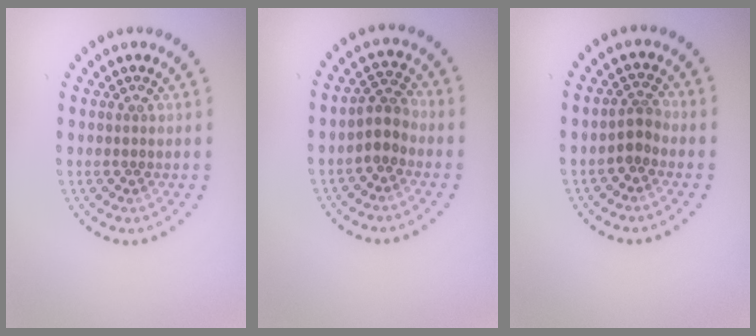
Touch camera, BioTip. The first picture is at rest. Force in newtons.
{"total": 2.2, "press": 2.0, "slide": 1.0}
{"total": 1.7, "press": 1.4, "slide": 0.9}